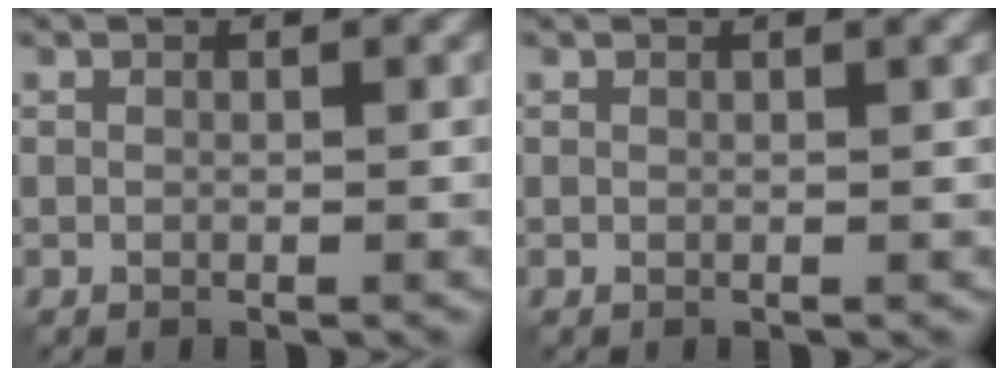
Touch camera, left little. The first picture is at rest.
{"total": 1.2, "force": [0.7, 0.3, 1.0], "torque": [-0.008, 0.006, 0.007]}